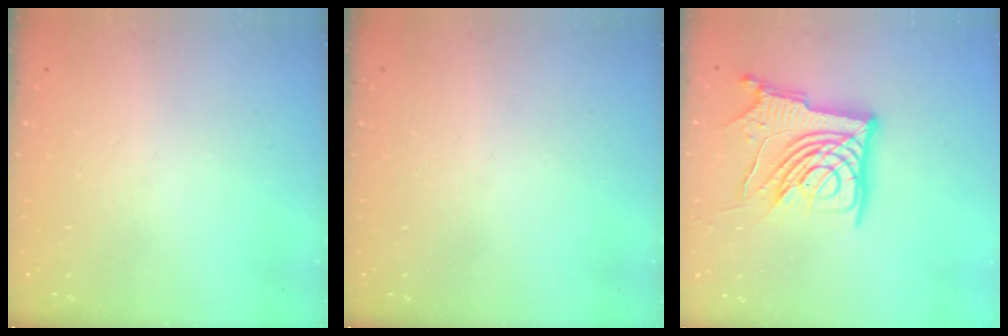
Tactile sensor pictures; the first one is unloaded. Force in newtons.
{"total": 0.0}
{"total": 16.7, "press": 16.6, "slide": 2.2}